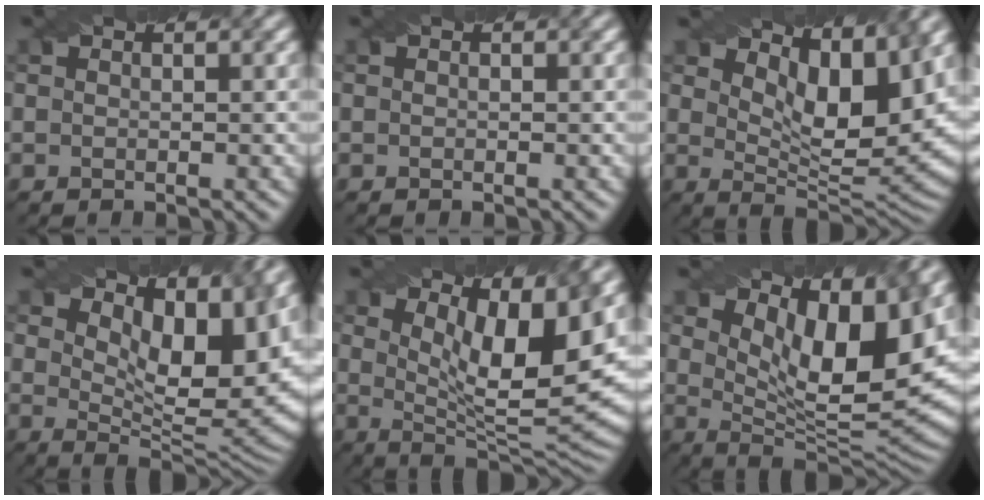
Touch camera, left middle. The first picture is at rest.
{"total": 0.0}
{"total": 9.0, "force": [4.5, 3.3, 7.0], "torque": [-0.116, -0.007, 0.079]}
{"total": 10.9, "force": [5.0, 4.3, 8.6], "torque": [-0.132, 0.002, 0.085]}
{"total": 10.5, "force": [3.9, 3.0, 9.3], "torque": [-0.138, -0.011, 0.068]}
{"total": 11.8, "force": [4.9, 4.3, 9.9], "torque": [-0.149, -0.006, 0.084]}